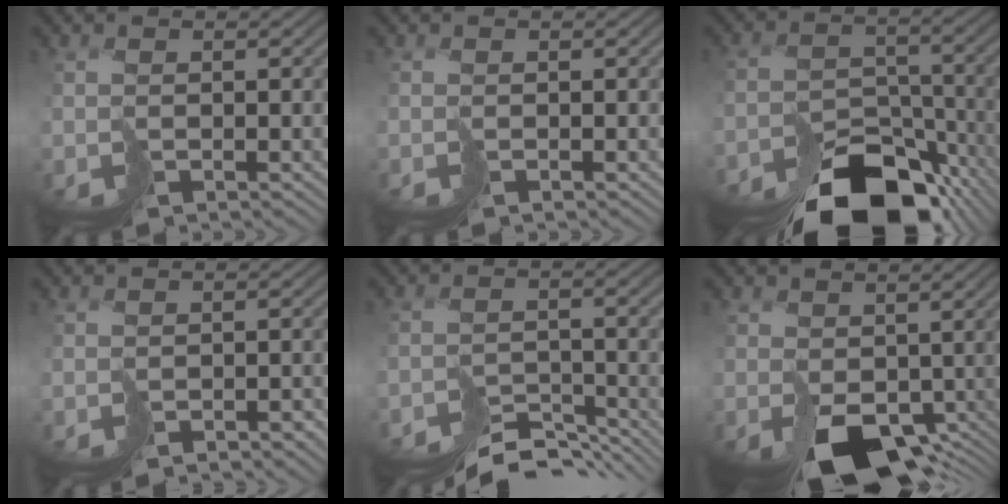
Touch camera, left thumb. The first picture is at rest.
{"total": 0.5, "force": [-0.4, -0.2, -0.2], "torque": [0.005, 0.000, -0.009]}
{"total": 13.9, "force": [-11.5, 5.6, 5.5], "torque": [-0.082, -0.011, -0.161]}
{"total": 3.1, "force": [-3.0, 0.8, 0.5], "torque": [0.009, -0.007, -0.047]}
{"total": 7.5, "force": [-7.4, 1.1, 0.8], "torque": [0.006, -0.001, -0.111]}
{"total": 7.7, "force": [-3.2, 4.9, 5.0], "torque": [-0.086, -0.032, -0.040]}